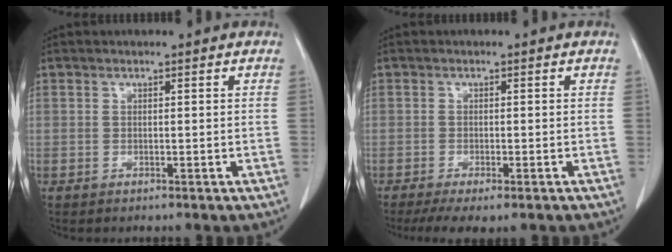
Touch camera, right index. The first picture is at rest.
{"total": 6.2, "force": [-4.6, 1.5, 3.8], "torque": [-0.055, -0.014, -0.070]}